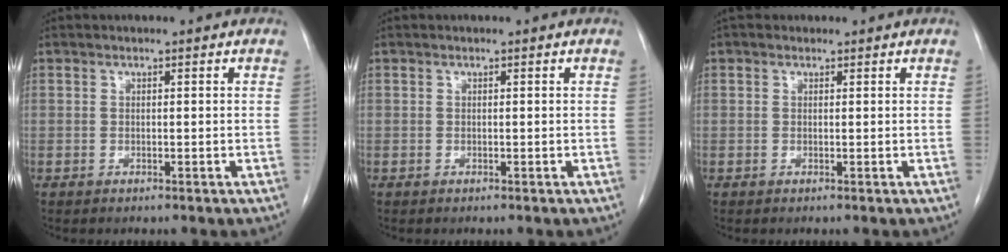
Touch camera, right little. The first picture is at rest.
{"total": 0.0}
{"total": 1.0, "force": [0.7, 0.7, 0.1], "torque": [-0.002, 0.011, 0.008]}